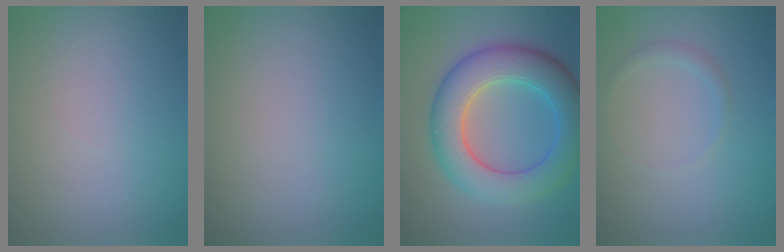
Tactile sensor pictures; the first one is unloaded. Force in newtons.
{"total": 0.0}
{"total": 8.1, "press": 8.1, "slide": 0.1}
{"total": 0.9, "press": 0.9, "slide": 0.1}